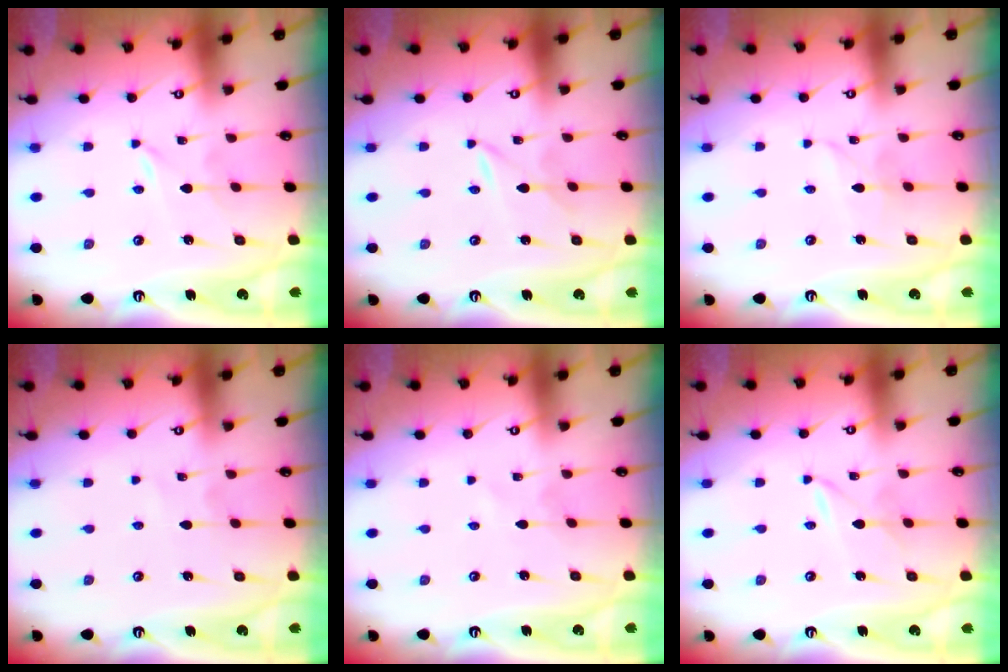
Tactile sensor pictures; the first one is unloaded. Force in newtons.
{"total": 0.8, "press": 0.8, "slide": 0.2}
{"total": 2.4, "press": 2.4, "slide": 0.2}
{"total": 2.1, "press": 2.0, "slide": 0.3}
{"total": 0.0}
{"total": 1.7, "press": 1.6, "slide": 0.2}